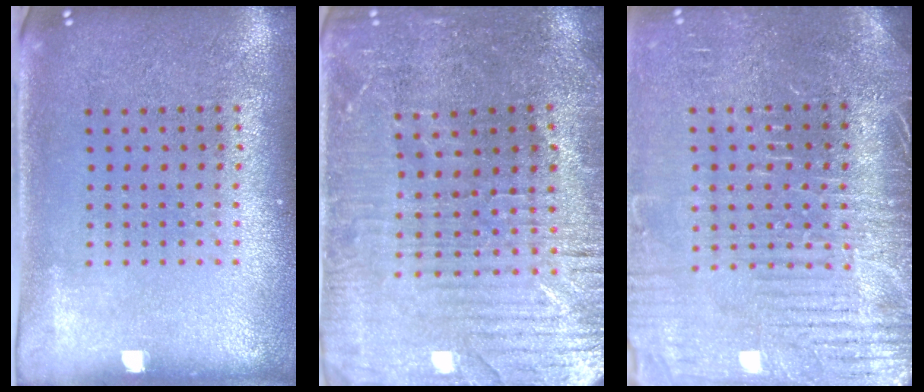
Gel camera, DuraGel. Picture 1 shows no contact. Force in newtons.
{"total": 3.1, "press": 3.1, "slide": 0.6}
{"total": 4.1, "press": 3.7, "slide": 1.6}